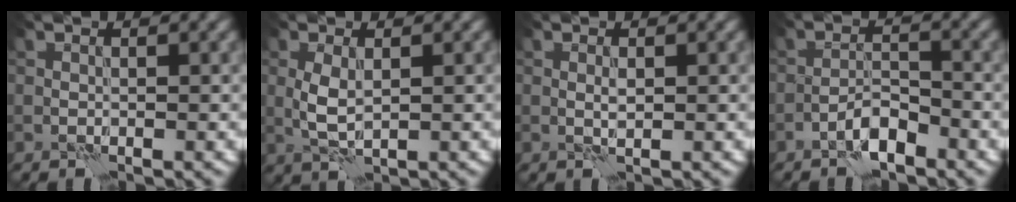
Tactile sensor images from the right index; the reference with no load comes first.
{"total": 2.4, "force": [0.4, 1.2, 2.1], "torque": [-0.052, 0.003, 0.010]}
{"total": 0.7, "force": [0.3, 0.1, 0.6], "torque": [-0.014, 0.002, 0.005]}
{"total": 2.3, "force": [-1.7, 0.6, 1.5], "torque": [-0.023, 0.010, -0.035]}